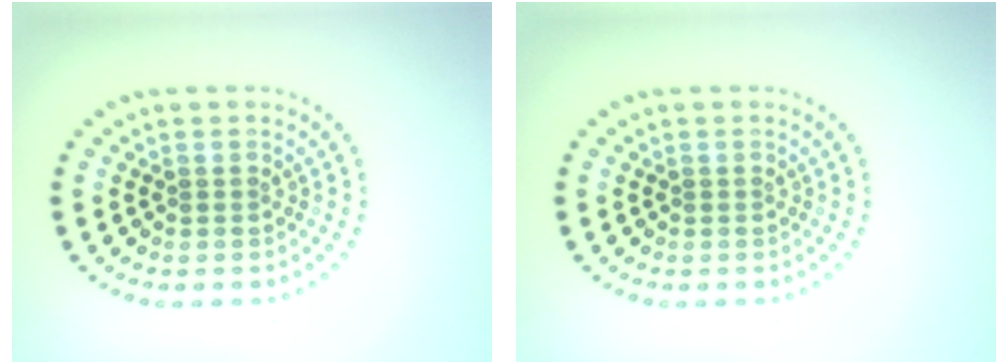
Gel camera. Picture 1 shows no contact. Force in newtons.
{"total": 0.0}